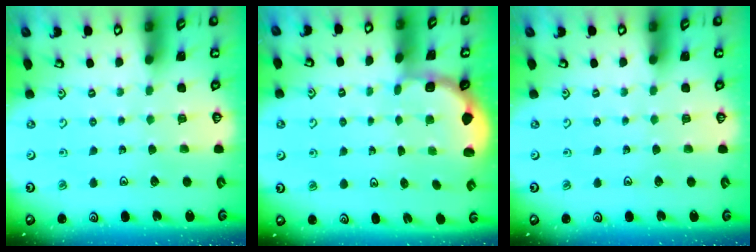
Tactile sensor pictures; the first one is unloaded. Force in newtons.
{"total": 2.0, "press": 1.8, "slide": 0.7}
{"total": 0.0}